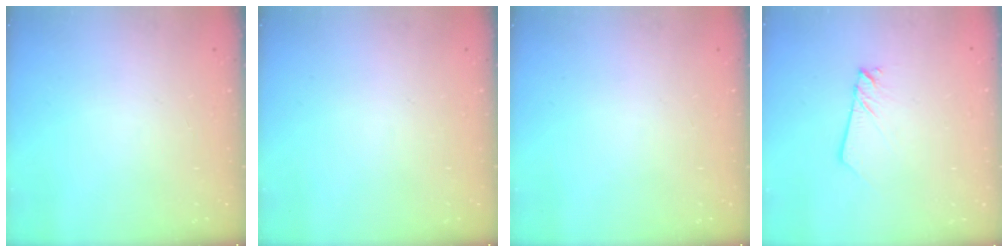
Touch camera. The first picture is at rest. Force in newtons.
{"total": 0.0}
{"total": 0.0}
{"total": 2.5, "press": 2.5, "slide": 0.2}